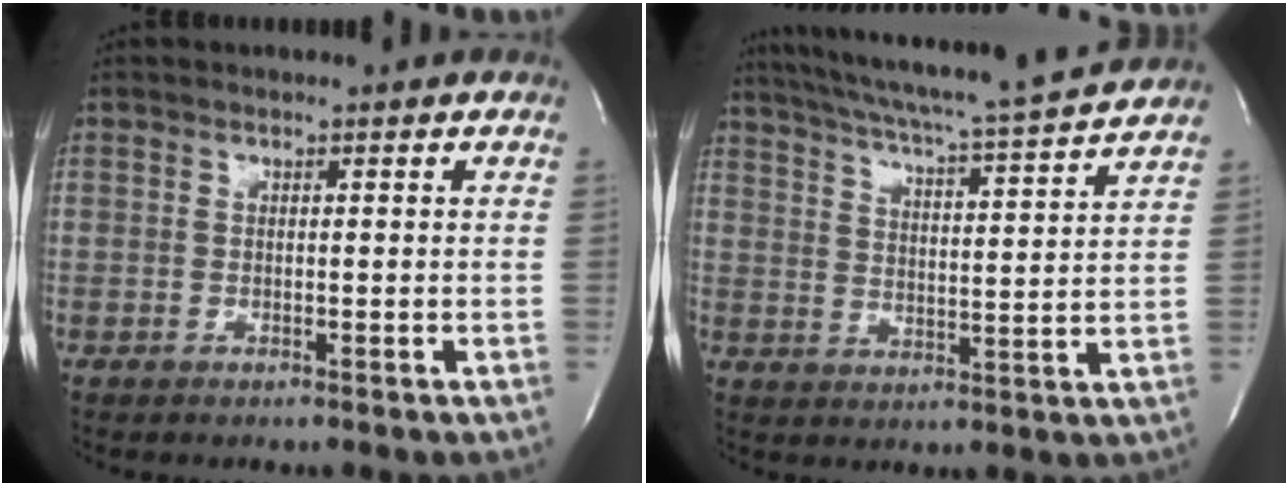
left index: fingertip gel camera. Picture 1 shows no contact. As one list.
[{"total": 17.1, "force": [15.4, -0.5, 7.4], "torque": [-0.133, -0.020, 0.218]}]